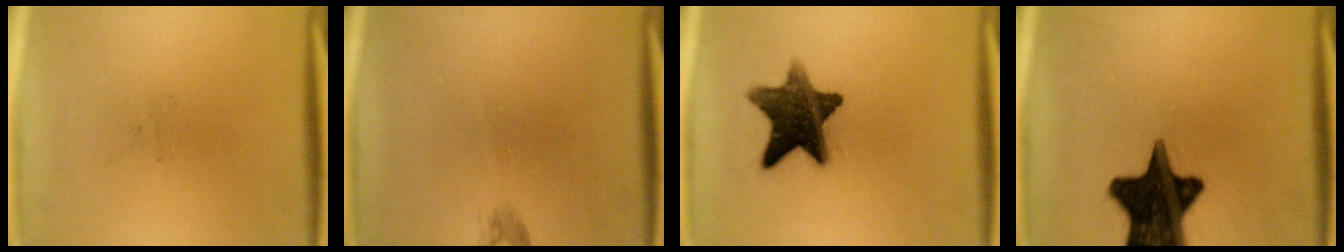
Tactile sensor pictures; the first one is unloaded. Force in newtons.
{"total": 0.8}
{"total": 12.3}
{"total": 18.9}